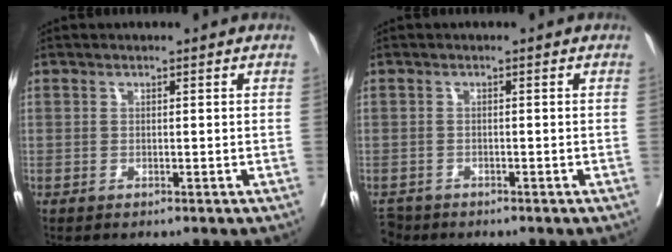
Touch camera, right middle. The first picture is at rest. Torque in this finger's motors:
{"motor_torque": [-0.30, 0.05, -0.10, -0.02]}